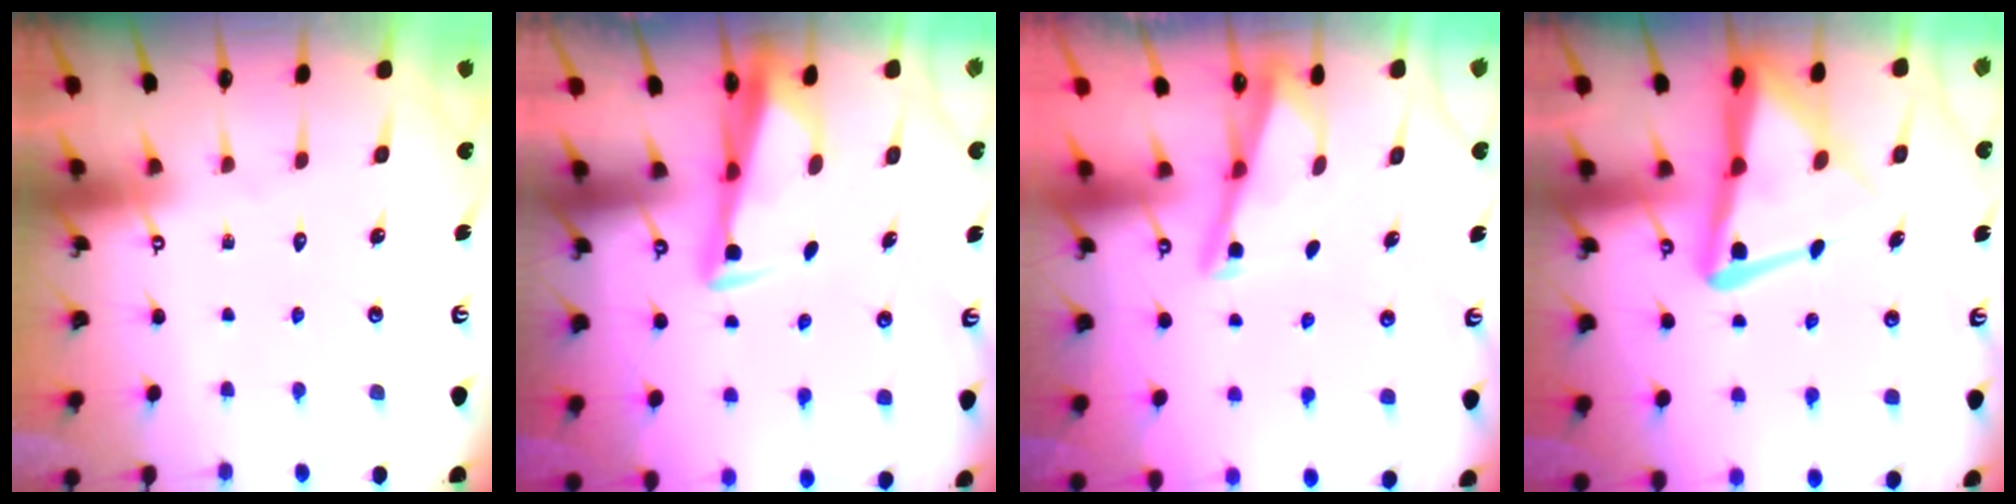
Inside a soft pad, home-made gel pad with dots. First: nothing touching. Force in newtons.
{"total": 3.4, "press": 3.3, "slide": 0.9}
{"total": 2.8, "press": 2.8, "slide": 0.3}
{"total": 14.0, "press": 13.9, "slide": 1.5}